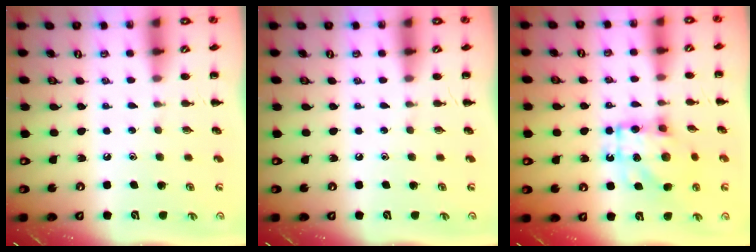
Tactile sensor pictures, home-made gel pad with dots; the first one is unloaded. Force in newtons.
{"total": 0.0}
{"total": 12.7, "press": 12.6, "slide": 1.5}